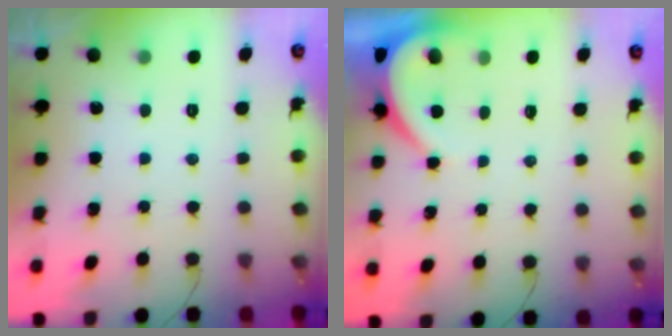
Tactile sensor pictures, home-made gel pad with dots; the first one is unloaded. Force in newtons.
{"total": 3.9, "press": 3.9, "slide": 0.6}